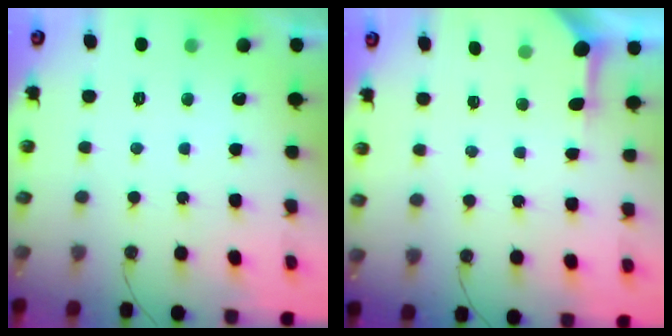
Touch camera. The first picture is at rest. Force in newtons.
{"total": 3.8, "press": 3.8, "slide": 0.4}